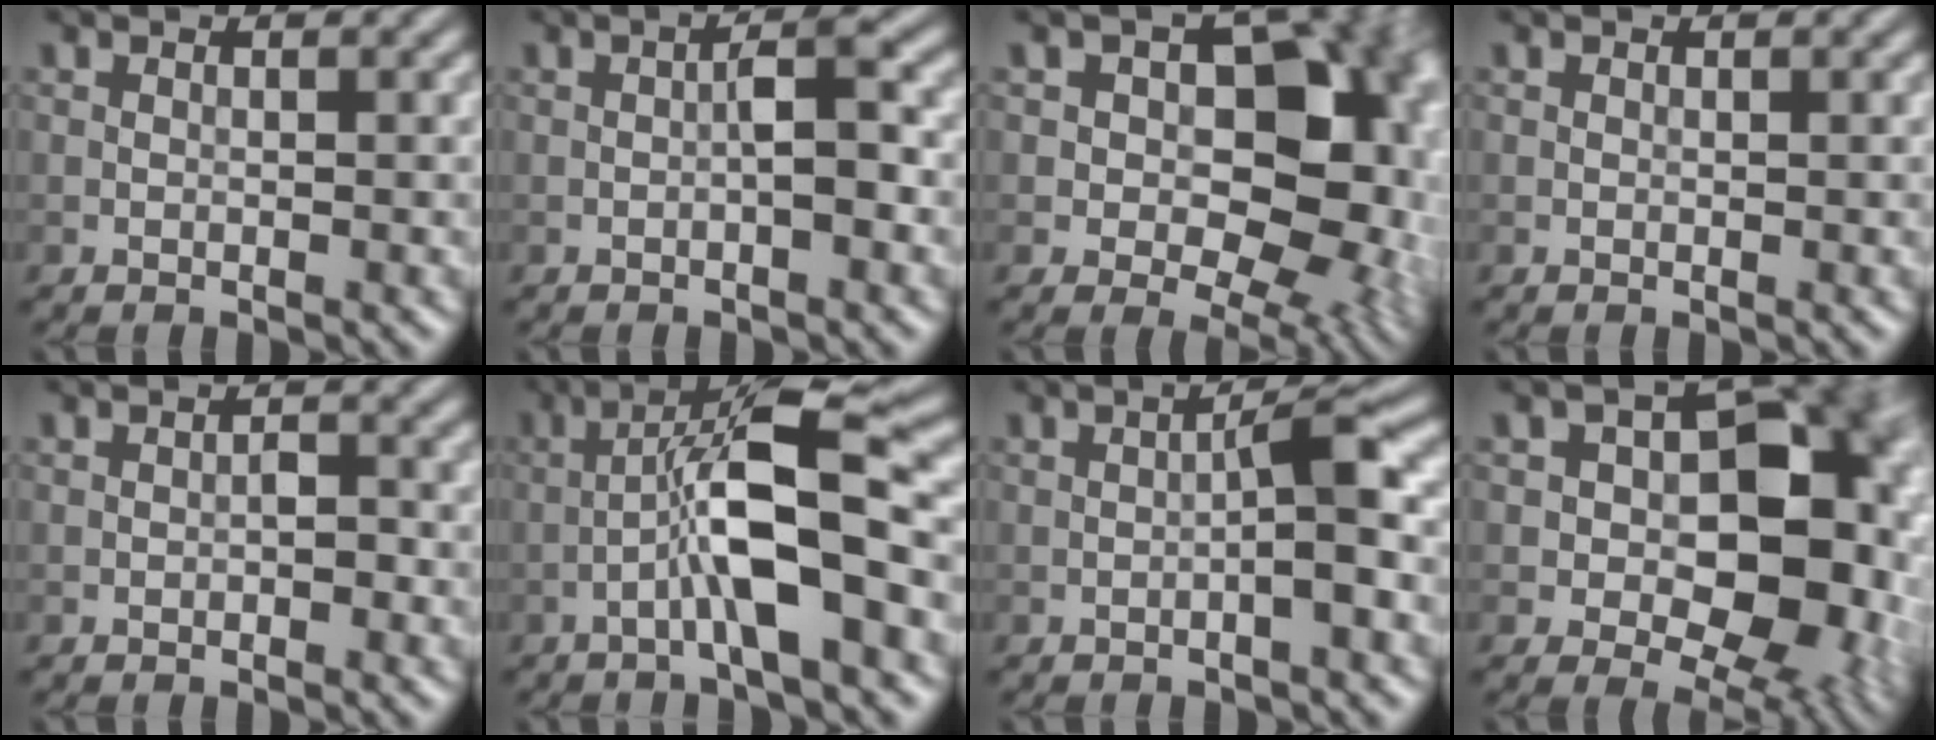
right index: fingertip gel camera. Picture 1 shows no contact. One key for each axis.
{"total": 2.8, "fx": -0.6, "fy": 0.6, "fz": 2.7, "tx": -0.045, "ty": 0.010, "tz": -0.011}
{"total": 16.5, "fx": 2.0, "fy": 11.8, "fz": 11.4, "tx": -0.072, "ty": 0.024, "tz": 0.019}
{"total": 0.0}
{"total": 1.1, "fx": -0.4, "fy": 0.6, "fz": 0.9, "tx": -0.011, "ty": 0.004, "tz": -0.005}
{"total": 8.3, "fx": -2.3, "fy": 1.4, "fz": 7.9, "tx": -0.132, "ty": 0.023, "tz": -0.044}
{"total": 3.2, "fx": -0.7, "fy": 0.2, "fz": 3.1, "tx": -0.051, "ty": 0.014, "tz": -0.014}
{"total": 14.1, "fx": 0.8, "fy": 9.8, "fz": 10.0, "tx": -0.072, "ty": 0.014, "tz": 0.009}